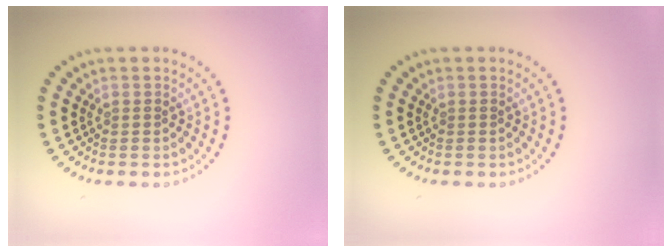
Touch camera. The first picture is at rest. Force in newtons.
{"total": 0.0}